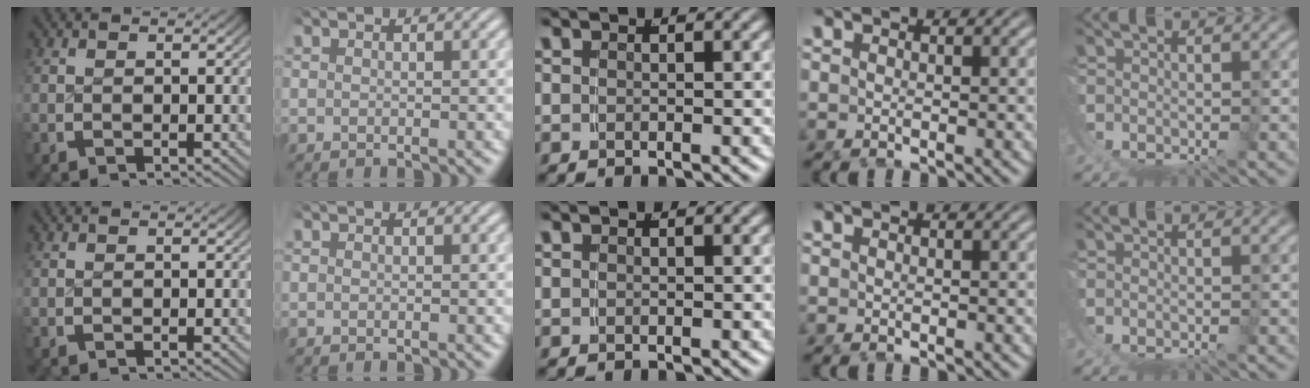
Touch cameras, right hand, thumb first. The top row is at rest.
{}